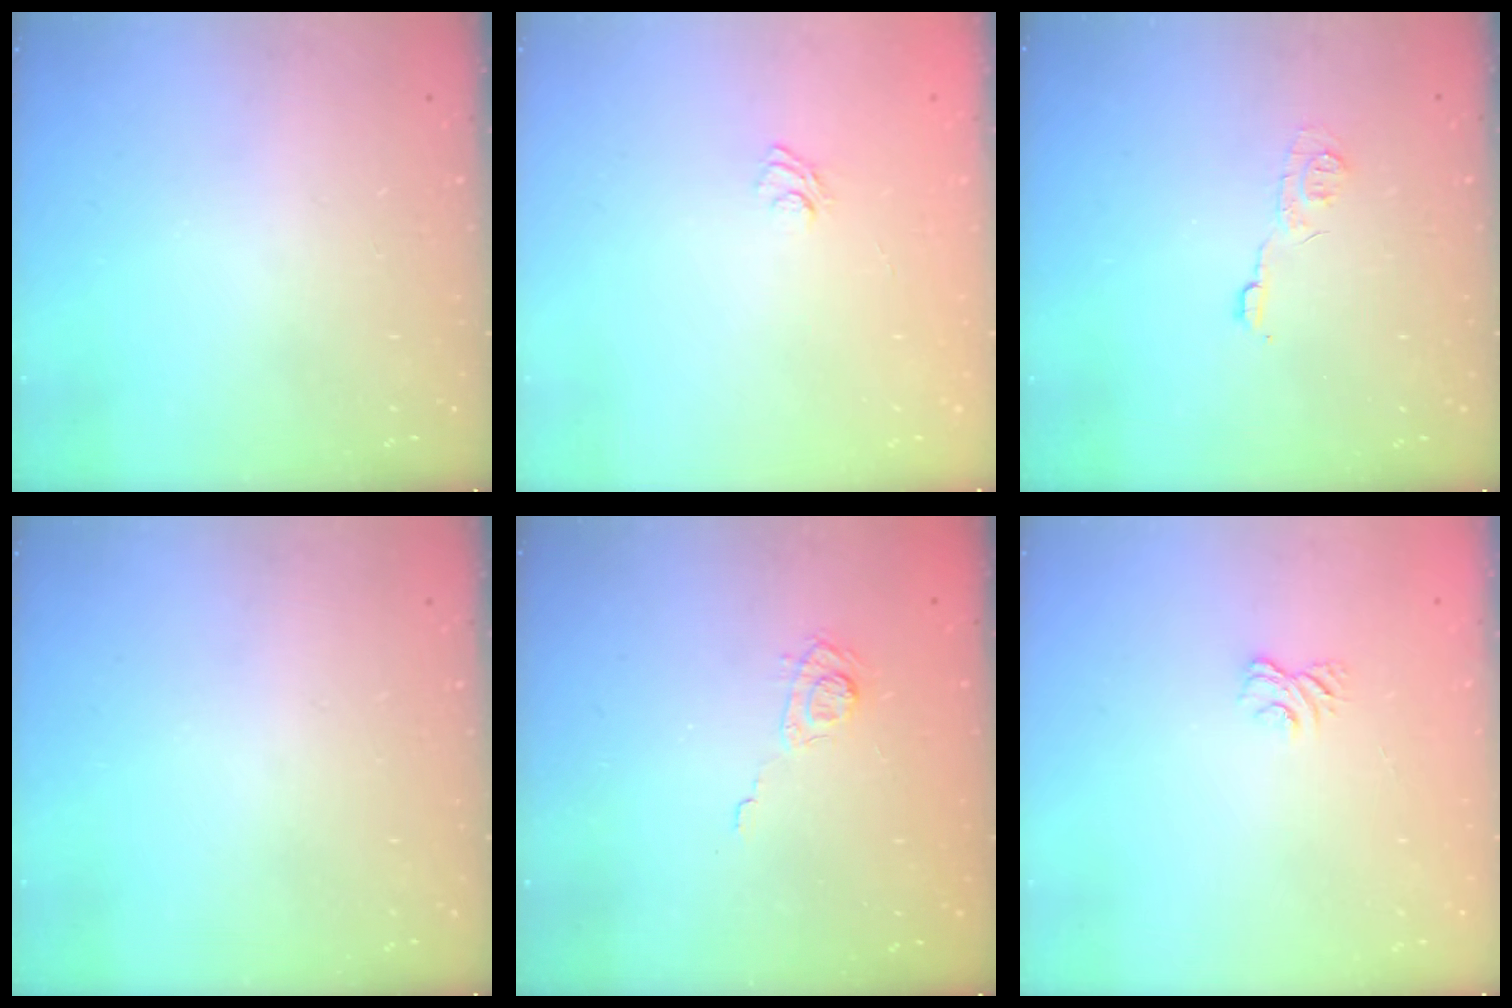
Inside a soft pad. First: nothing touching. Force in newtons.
{"total": 4.5, "press": 4.3, "slide": 1.3}
{"total": 6.1, "press": 6.0, "slide": 0.6}
{"total": 0.0}
{"total": 5.7, "press": 5.5, "slide": 1.6}
{"total": 2.8, "press": 2.5, "slide": 1.3}